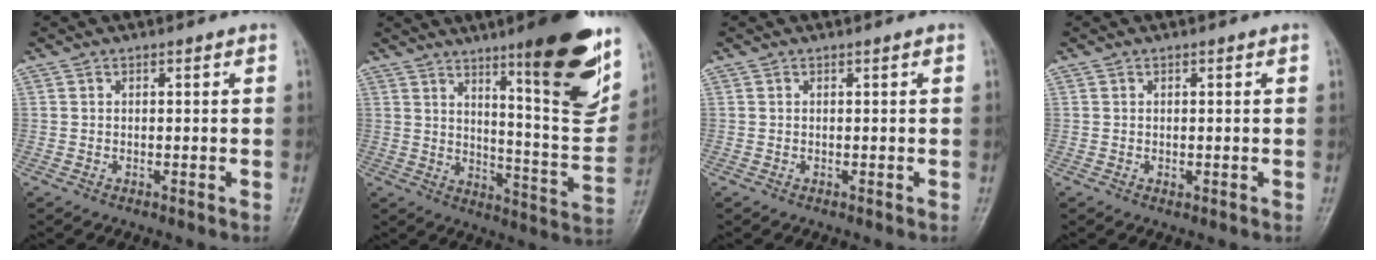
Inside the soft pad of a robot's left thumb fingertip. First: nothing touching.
{"total": 20.2, "force": [11.5, 3.6, 16.2], "torque": [-0.182, -0.069, 0.171]}
{"total": 0.0}
{"total": 0.8, "force": [0.0, 0.5, 0.6], "torque": [-0.006, -0.002, 0.002]}